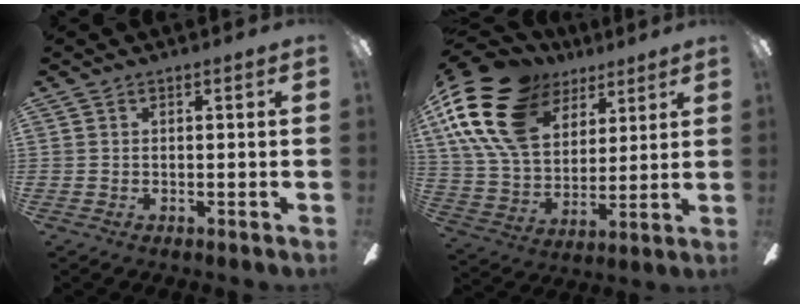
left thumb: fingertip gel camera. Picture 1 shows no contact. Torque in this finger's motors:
{"motor_torque": [0.62, 0.75, 1.39, -1.38, 0.73]}